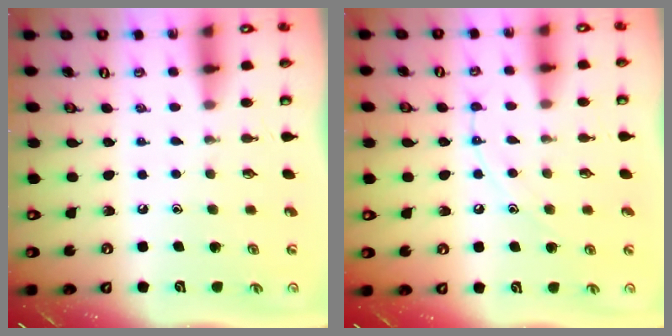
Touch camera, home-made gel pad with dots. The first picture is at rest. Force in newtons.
{"total": 7.7, "press": 7.6, "slide": 0.8}